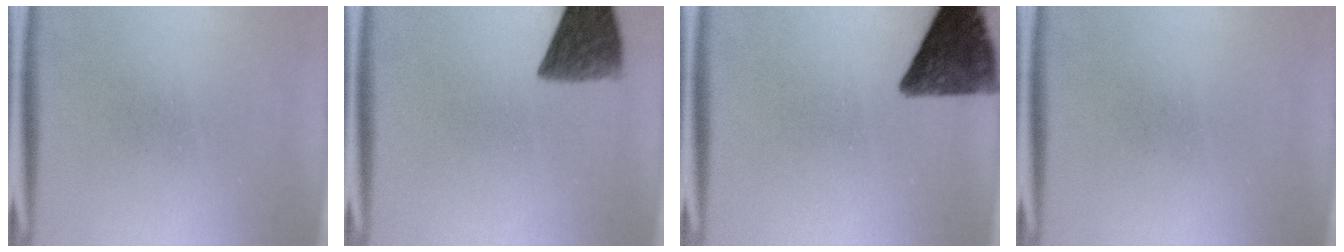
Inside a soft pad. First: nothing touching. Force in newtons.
{"total": 8.9}
{"total": 11.4}
{"total": 0.0}